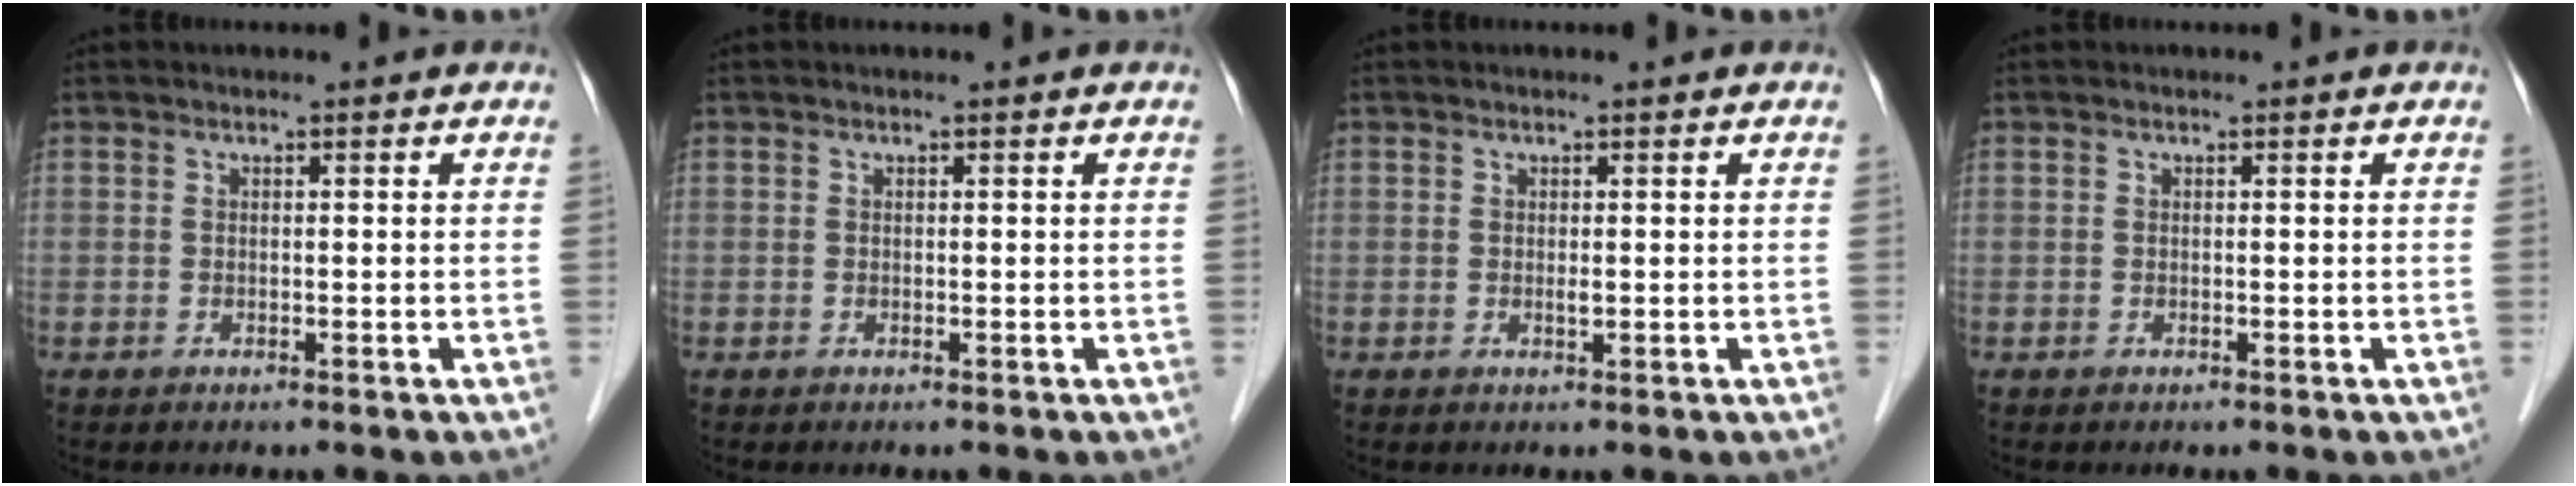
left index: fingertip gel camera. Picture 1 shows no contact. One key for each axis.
{"total": 0.0}
{"total": 0.6, "fx": 0.1, "fy": 0.1, "fz": 0.6, "tx": -0.015, "ty": -0.002, "tz": 0.002}
{"total": 0.0}